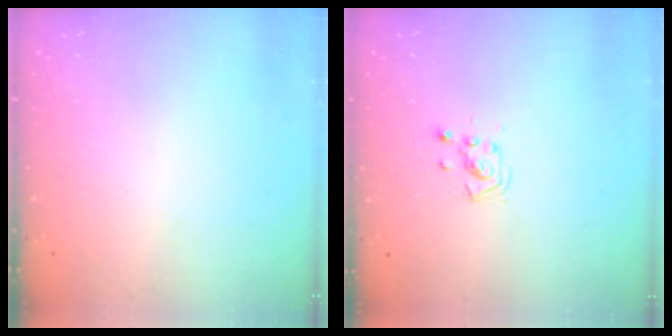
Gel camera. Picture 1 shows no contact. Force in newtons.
{"total": 3.0, "press": 3.0, "slide": 0.5}